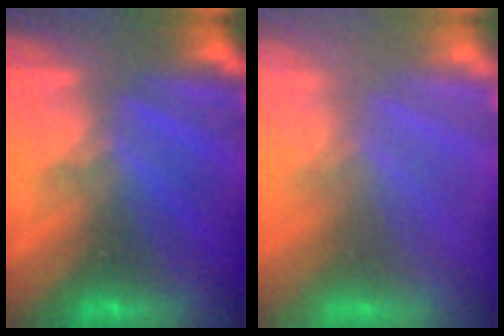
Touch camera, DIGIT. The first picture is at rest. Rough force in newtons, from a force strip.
{"total": 8.0}